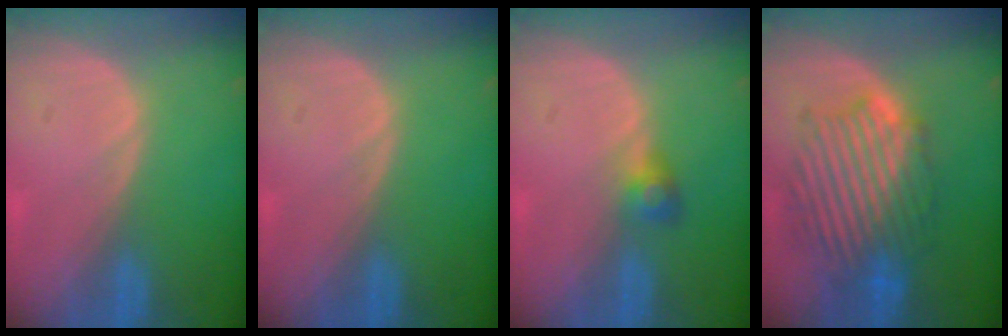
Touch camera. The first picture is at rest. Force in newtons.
{"total": 0.0}
{"total": 2.6, "press": 2.5, "slide": 0.7}
{"total": 10.0, "press": 10.0, "slide": 0.5}